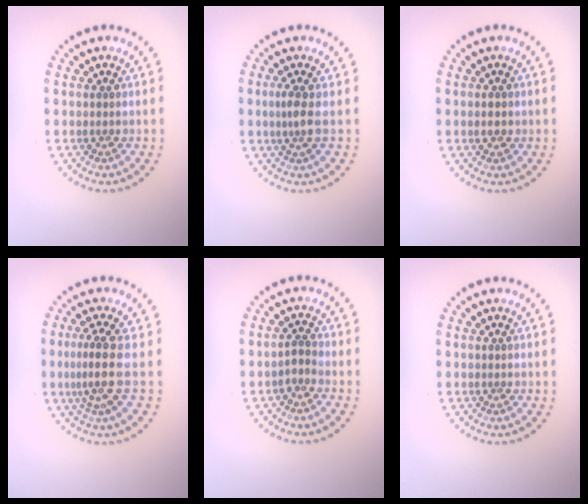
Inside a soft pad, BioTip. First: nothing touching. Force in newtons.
{"total": 1.7, "press": 1.3, "slide": 1.1}
{"total": 1.4, "press": 1.4, "slide": 0.0}
{"total": 3.0, "press": 2.1, "slide": 2.1}
{"total": 1.0, "press": 0.8, "slide": 0.6}
{"total": 0.0}